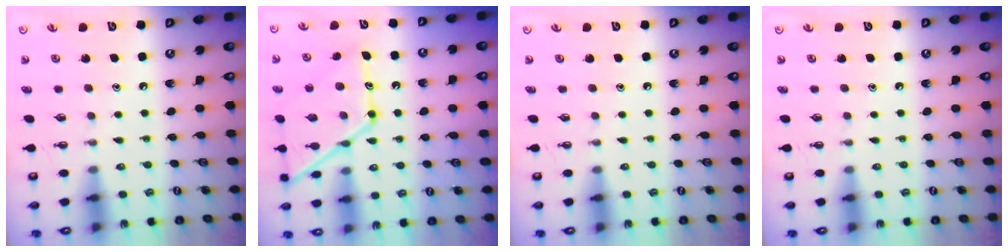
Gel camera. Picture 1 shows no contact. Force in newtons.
{"total": 16.0, "press": 16.0, "slide": 1.5}
{"total": 0.0}
{"total": 0.0}